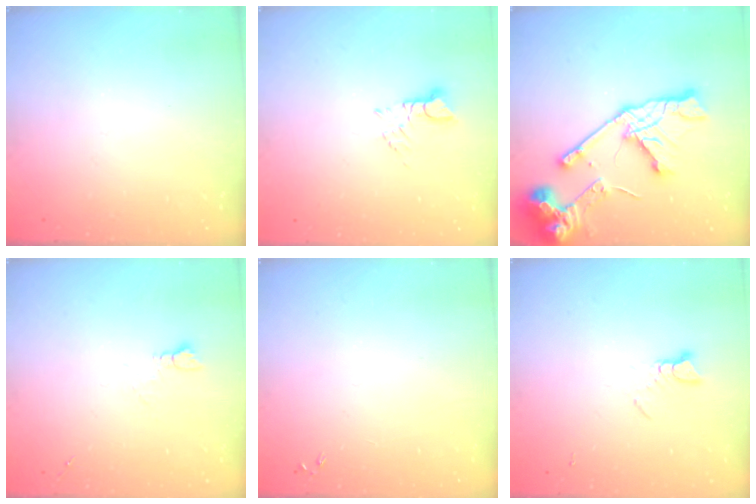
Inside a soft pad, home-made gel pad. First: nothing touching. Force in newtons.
{"total": 3.0, "press": 3.0, "slide": 0.4}
{"total": 22.3, "press": 22.2, "slide": 2.5}
{"total": 4.6, "press": 4.5, "slide": 0.7}
{"total": 0.0}
{"total": 2.6, "press": 2.6, "slide": 0.3}